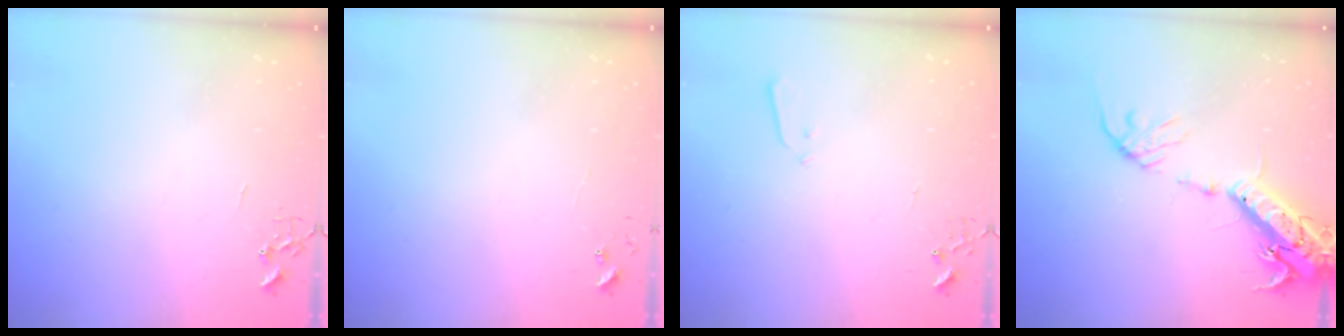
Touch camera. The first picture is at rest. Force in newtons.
{"total": 4.7, "press": 4.7, "slide": 0.5}
{"total": 3.2, "press": 3.1, "slide": 0.8}
{"total": 18.1, "press": 17.7, "slide": 3.8}